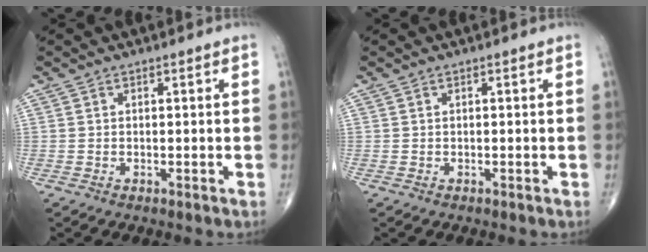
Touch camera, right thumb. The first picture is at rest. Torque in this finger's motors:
{"motor_torque": [0.00, 0.00, -0.05, 0.05, 0.01]}